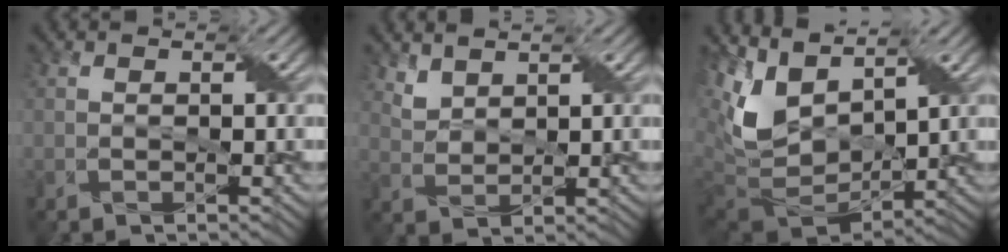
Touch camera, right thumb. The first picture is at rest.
{"total": 2.7, "force": [2.2, 1.3, 0.9], "torque": [-0.031, -0.003, 0.055]}
{"total": 12.2, "force": [4.2, 7.2, 8.9], "torque": [-0.226, 0.004, 0.080]}